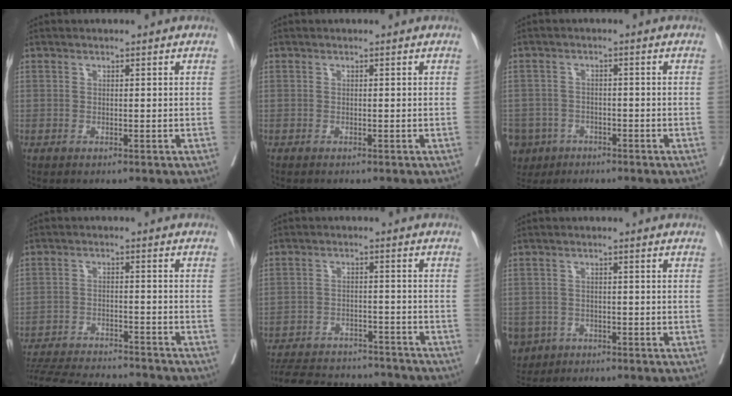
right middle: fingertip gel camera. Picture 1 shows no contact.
{"total": 1.0, "force": [-0.8, -0.1, 0.5], "torque": [-0.006, 0.001, -0.011]}
{"total": 9.7, "force": [-5.7, 7.6, 1.9], "torque": [-0.070, -0.004, -0.092]}
{"total": 18.2, "force": [-17.0, 1.9, 6.3], "torque": [-0.132, -0.026, -0.249]}
{"total": 17.1, "force": [-15.7, 4.5, 5.0], "torque": [-0.111, -0.001, -0.220]}
{"total": 6.3, "force": [-3.5, 5.1, 1.0], "torque": [-0.031, 0.003, -0.055]}